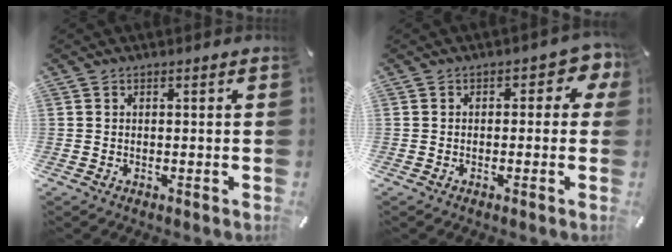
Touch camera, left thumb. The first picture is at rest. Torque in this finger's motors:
{"motor_torque": [0.11, -0.12, 0.20, 0.17, -0.04]}